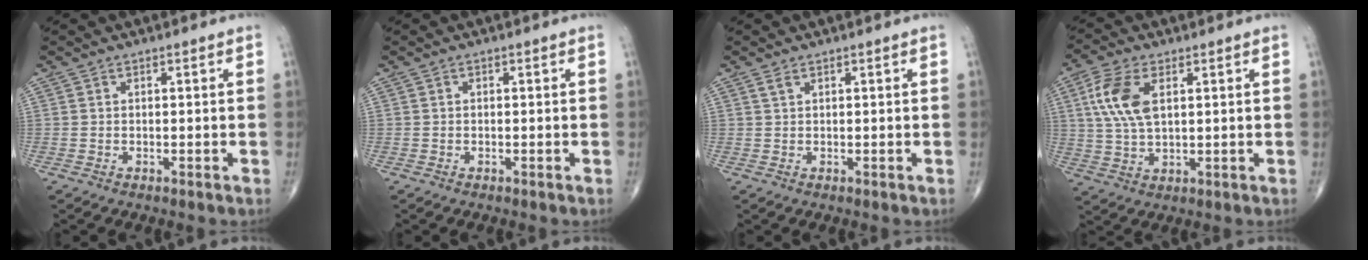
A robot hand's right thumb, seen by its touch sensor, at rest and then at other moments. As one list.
[{"total": 0.0}, {"total": 1.1, "force": [0.7, 0.4, 0.7], "torque": [-0.012, 0.004, 0.017]}, {"total": 9.8, "force": [2.8, 5.0, 7.9], "torque": [-0.172, -0.002, 0.056]}]